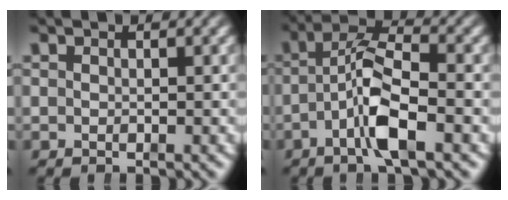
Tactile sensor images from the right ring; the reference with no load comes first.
{"total": 6.0, "force": [-0.3, 2.6, 5.4], "torque": [-0.090, 0.001, -0.015]}